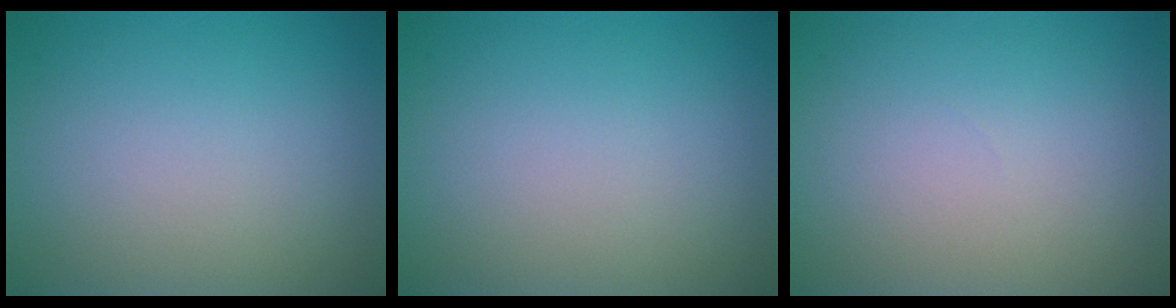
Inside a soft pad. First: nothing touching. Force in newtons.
{"total": 0.0}
{"total": 0.0}